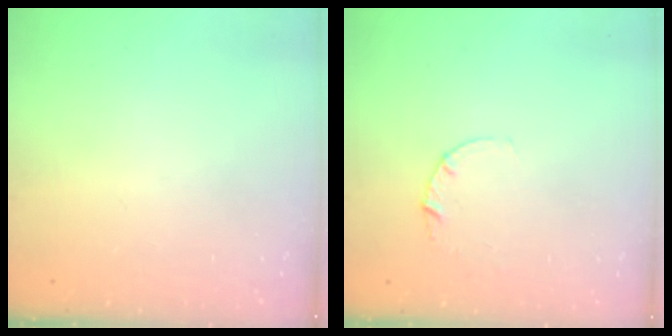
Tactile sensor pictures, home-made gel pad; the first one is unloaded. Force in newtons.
{"total": 2.8, "press": 2.8, "slide": 0.3}